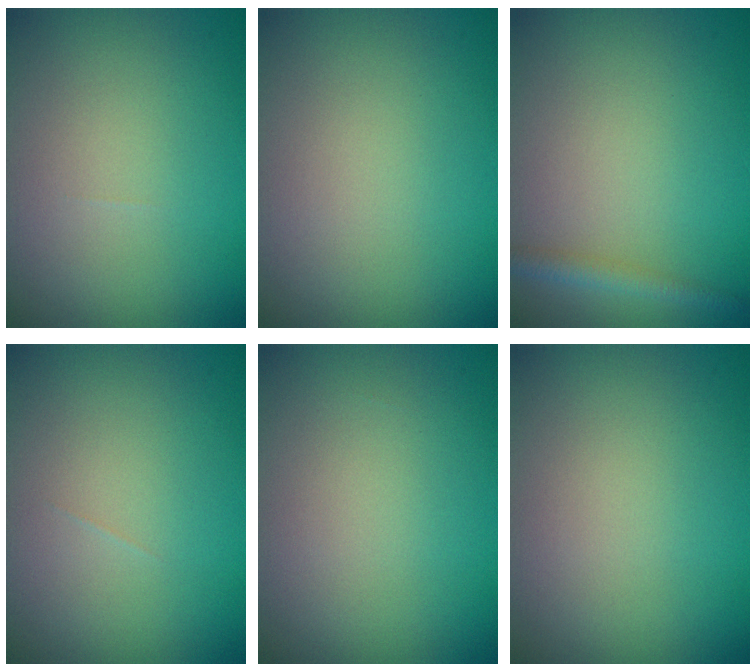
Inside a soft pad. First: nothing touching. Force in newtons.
{"total": 0.0}
{"total": 1.6, "press": 1.6, "slide": 0.1}
{"total": 0.0}
{"total": 0.0}
{"total": 0.0}